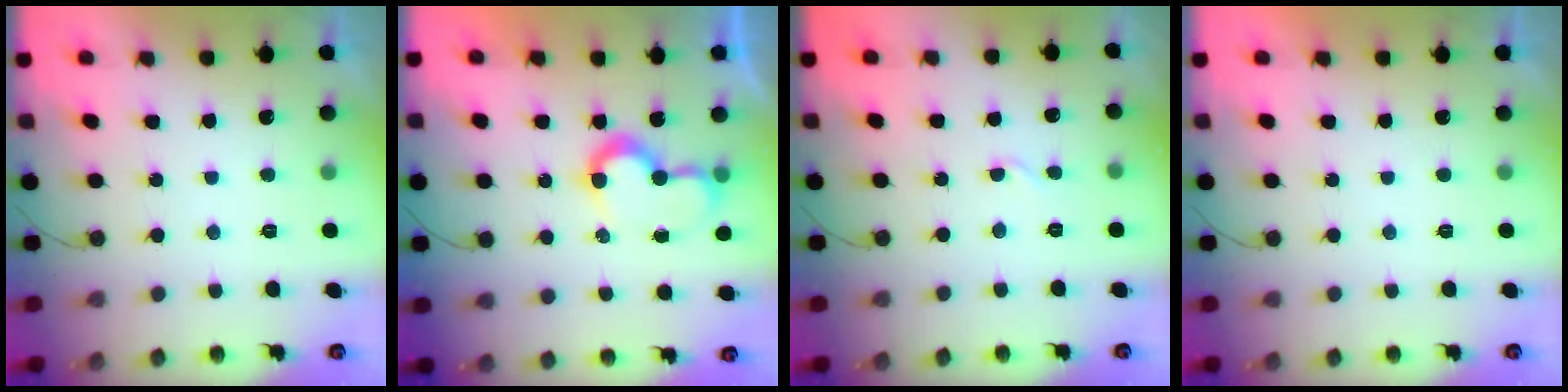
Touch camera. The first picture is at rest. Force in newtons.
{"total": 8.2, "press": 8.2, "slide": 0.4}
{"total": 2.7, "press": 2.7, "slide": 0.3}
{"total": 1.9, "press": 1.9, "slide": 0.1}